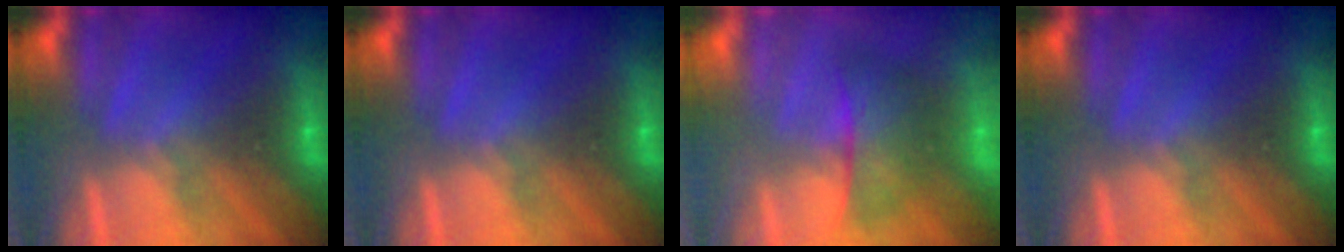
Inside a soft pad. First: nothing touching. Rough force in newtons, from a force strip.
{"total": 0.0}
{"total": 2.2}
{"total": 0.0}